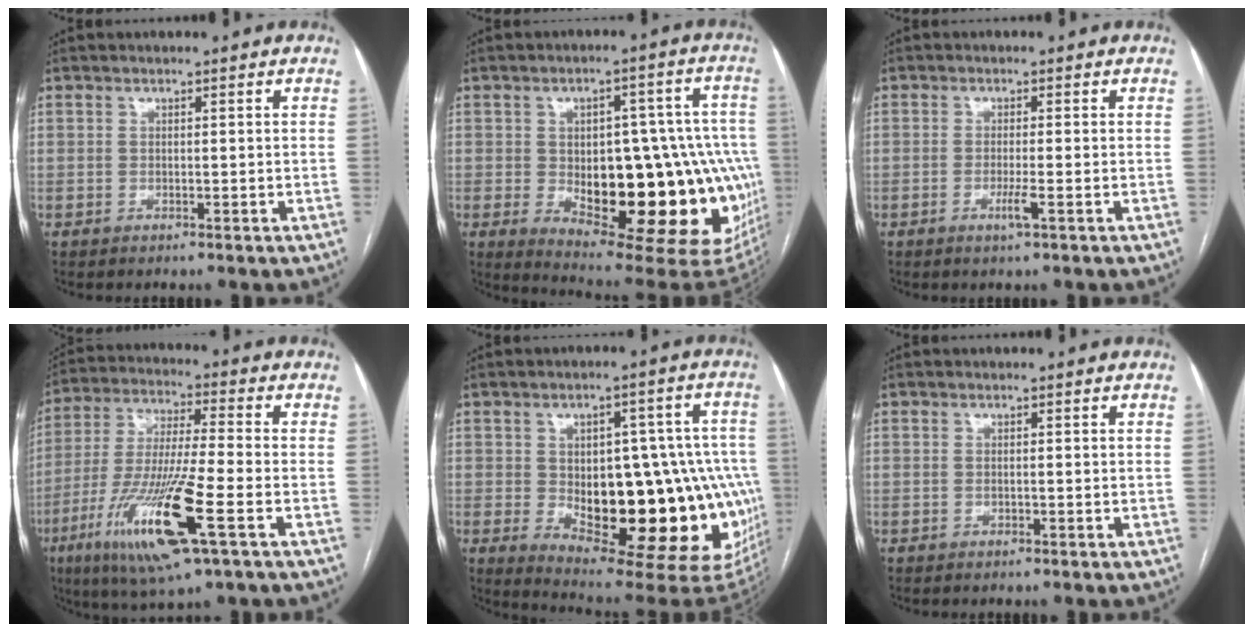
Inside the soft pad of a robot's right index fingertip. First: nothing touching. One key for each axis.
{"total": 25.2, "fx": -3.8, "fy": 9.7, "fz": 22.9, "tx": -0.234, "ty": 0.016, "tz": -0.027}
{"total": 2.3, "fx": -0.9, "fy": -0.3, "fz": 2.1, "tx": -0.040, "ty": -0.006, "tz": -0.017}
{"total": 16.9, "fx": -6.8, "fy": 1.0, "fz": 15.5, "tx": -0.322, "ty": -0.030, "tz": -0.123}
{"total": 24.9, "fx": -3.6, "fy": 10.1, "fz": 22.4, "tx": -0.236, "ty": 0.014, "tz": -0.025}
{"total": 0.0}